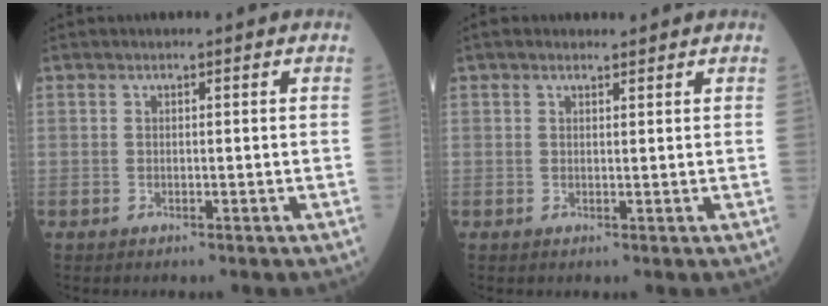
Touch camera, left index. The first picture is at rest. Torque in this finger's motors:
{"motor_torque": [0.46, -0.71, 0.13, 0.00]}